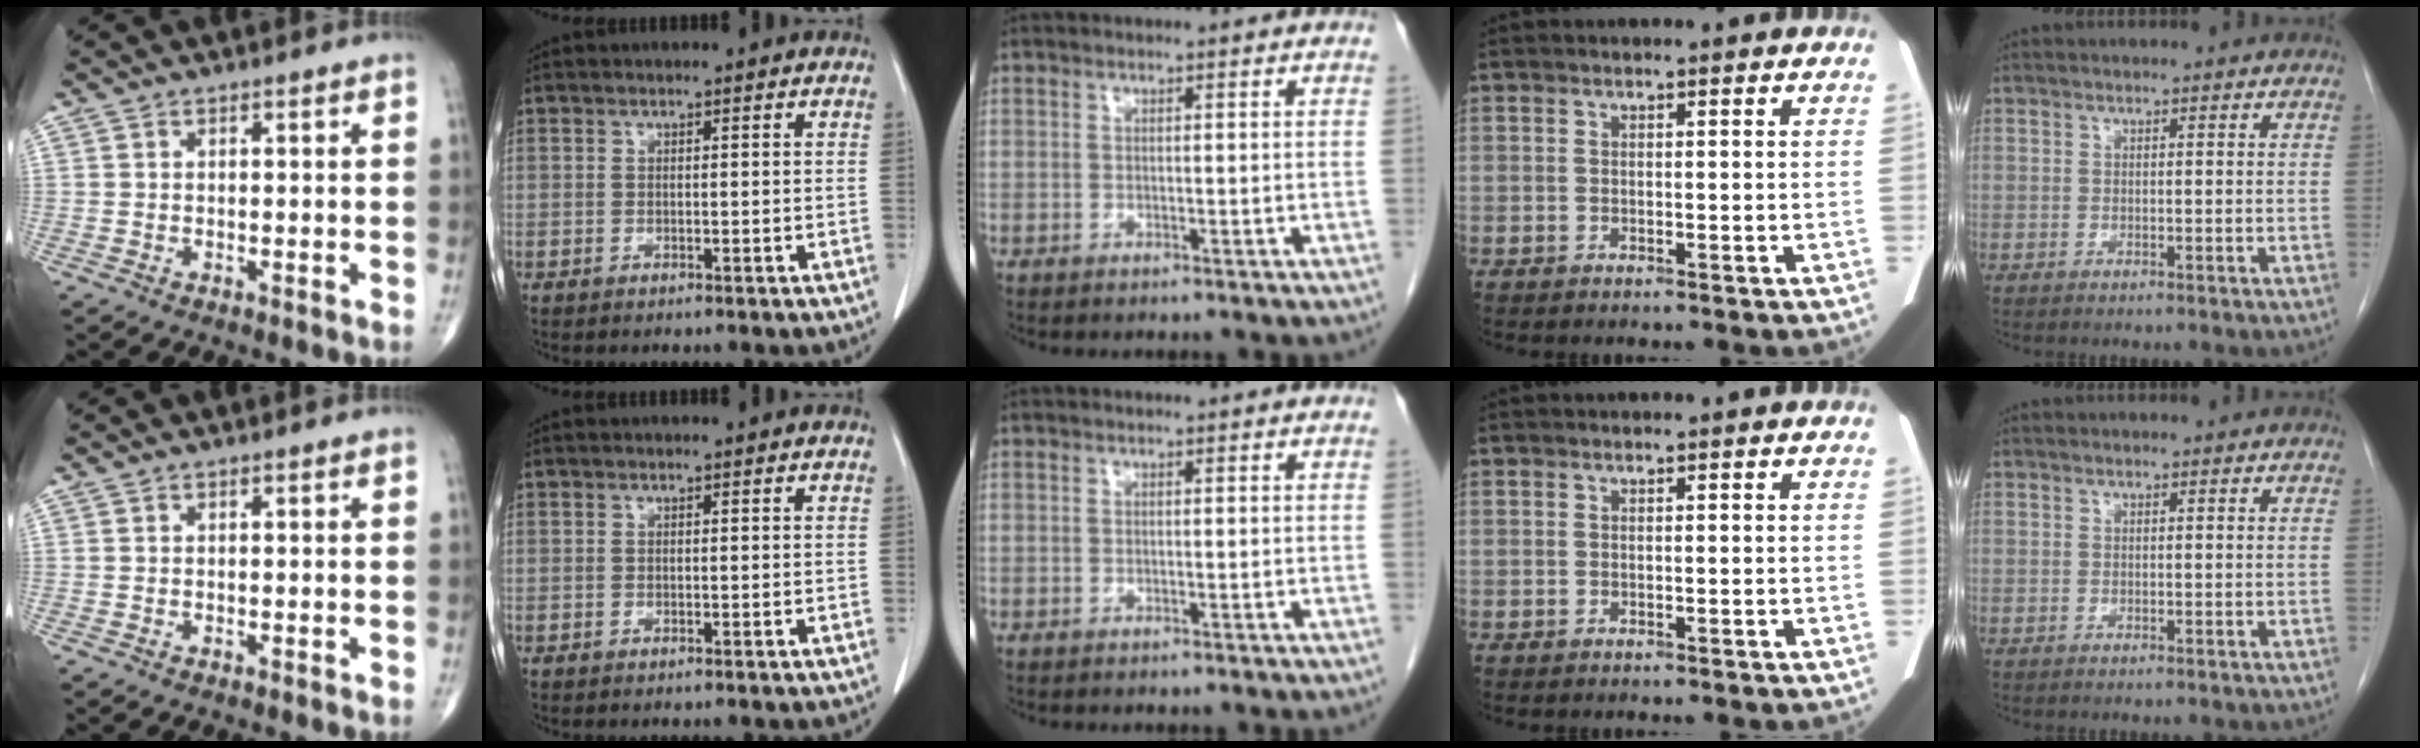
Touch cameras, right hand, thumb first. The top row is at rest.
{}